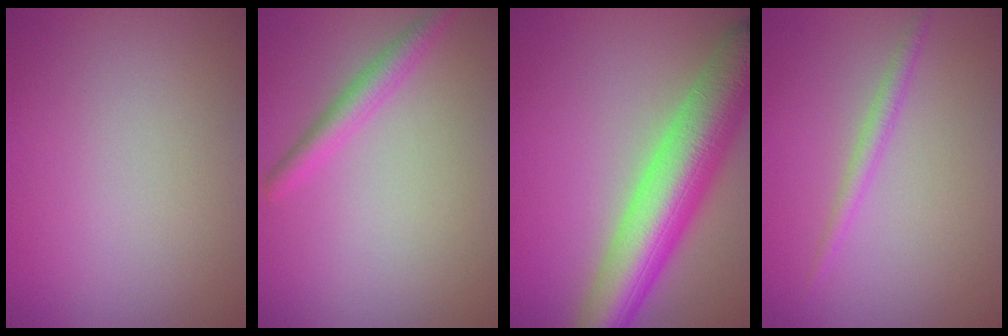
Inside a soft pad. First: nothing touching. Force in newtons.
{"total": 2.3, "press": 2.3, "slide": 0.1}
{"total": 10.3, "press": 10.3, "slide": 0.4}
{"total": 1.4, "press": 1.4, "slide": 0.1}